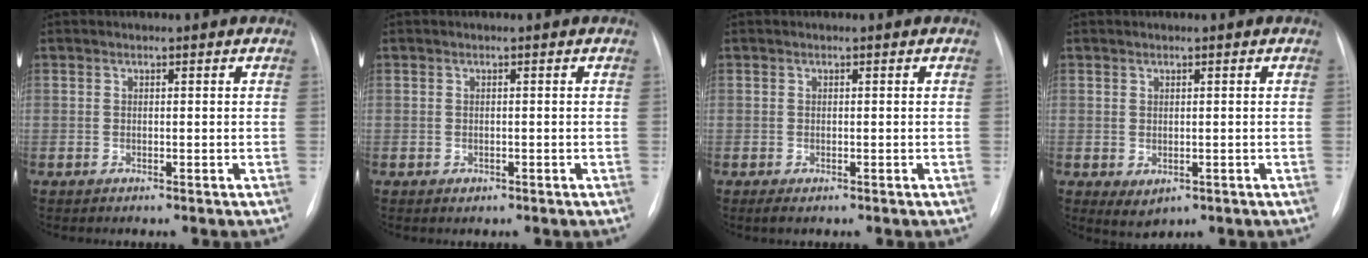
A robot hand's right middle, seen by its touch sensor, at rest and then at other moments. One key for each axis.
{"total": 0.7, "fx": -0.3, "fy": 0.5, "fz": 0.2, "tx": -0.003, "ty": 0.001, "tz": -0.003}
{"total": 1.1, "fx": -0.6, "fy": 0.5, "fz": 0.8, "tx": -0.011, "ty": -0.001, "tz": -0.005}
{"total": 2.4, "fx": -0.5, "fy": 1.6, "fz": 1.7, "tx": -0.025, "ty": -0.006, "tz": 0.005}